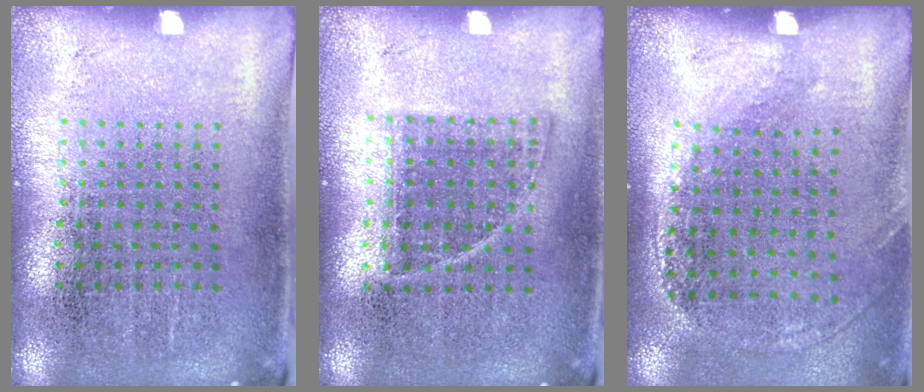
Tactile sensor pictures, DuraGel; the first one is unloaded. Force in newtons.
{"total": 0.8, "press": 0.7, "slide": 0.4}
{"total": 1.3, "press": 1.0, "slide": 0.8}